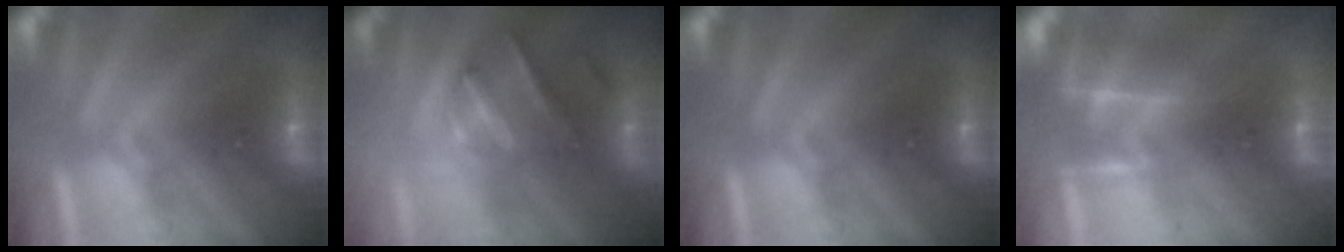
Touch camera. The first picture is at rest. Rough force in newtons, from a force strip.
{"total": 3.0}
{"total": 0.0}
{"total": 4.6}